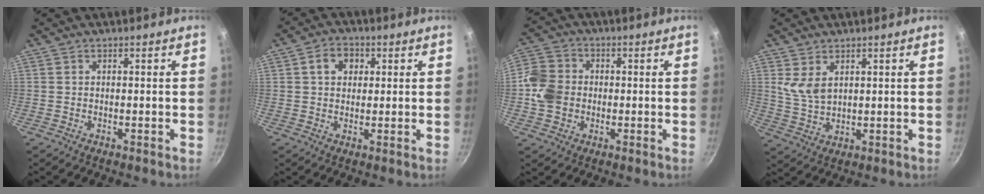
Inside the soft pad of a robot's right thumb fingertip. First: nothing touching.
{"total": 5.2, "force": [1.5, 4.1, 2.8], "torque": [-0.024, 0.005, 0.018]}
{"total": 8.5, "force": [-0.6, 7.3, 4.3], "torque": [-0.060, 0.011, -0.029]}
{"total": 5.3, "force": [2.4, 3.0, 3.6], "torque": [-0.061, -0.025, 0.055]}